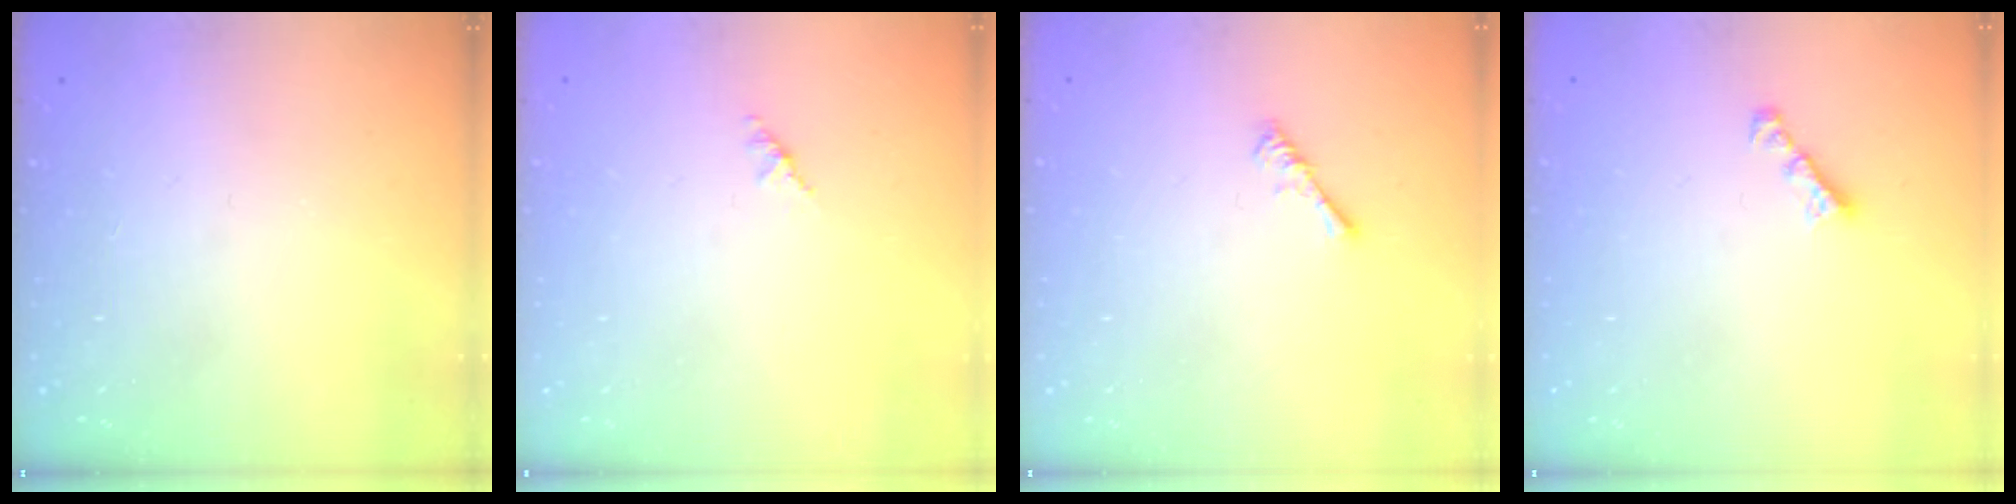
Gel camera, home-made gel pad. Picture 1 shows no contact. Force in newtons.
{"total": 1.4, "press": 1.3, "slide": 0.4}
{"total": 0.8, "press": 0.8, "slide": 0.3}
{"total": 1.7, "press": 1.6, "slide": 0.5}